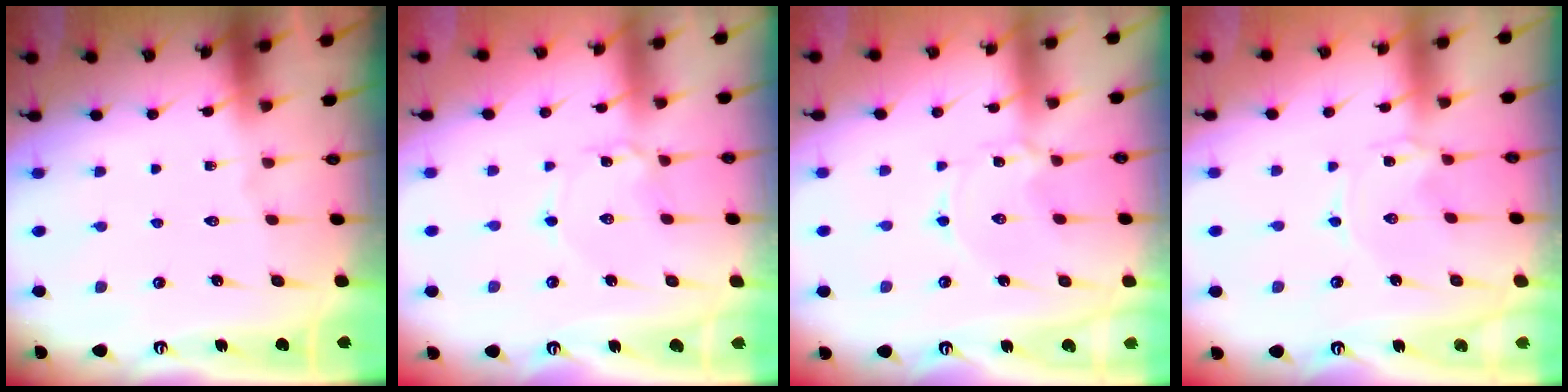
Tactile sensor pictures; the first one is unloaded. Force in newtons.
{"total": 2.0, "press": 2.0, "slide": 0.2}
{"total": 1.7, "press": 1.7, "slide": 0.3}
{"total": 0.0}